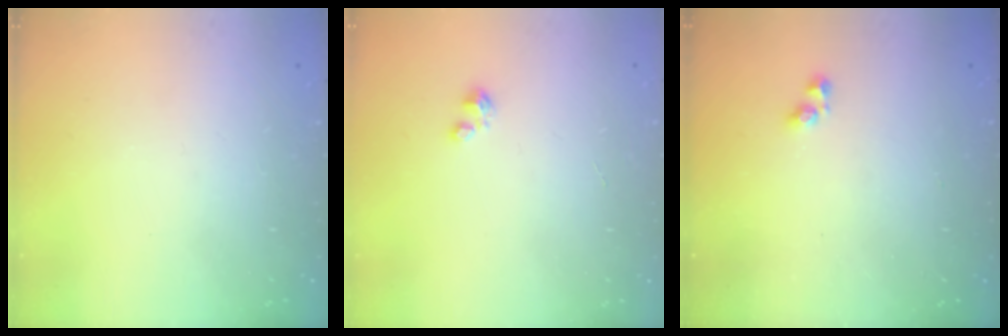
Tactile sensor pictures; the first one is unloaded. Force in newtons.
{"total": 1.6, "press": 1.6, "slide": 0.2}
{"total": 2.9, "press": 2.8, "slide": 0.6}